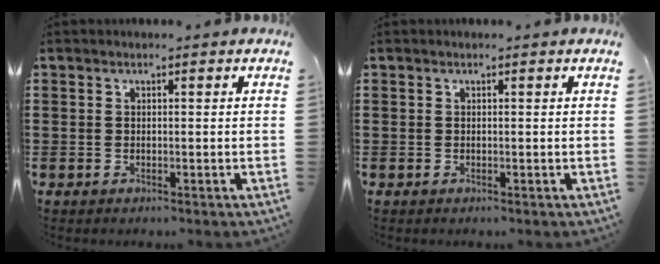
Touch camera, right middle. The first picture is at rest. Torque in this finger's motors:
{"motor_torque": [-0.07, -0.04, -0.02, 0.00]}